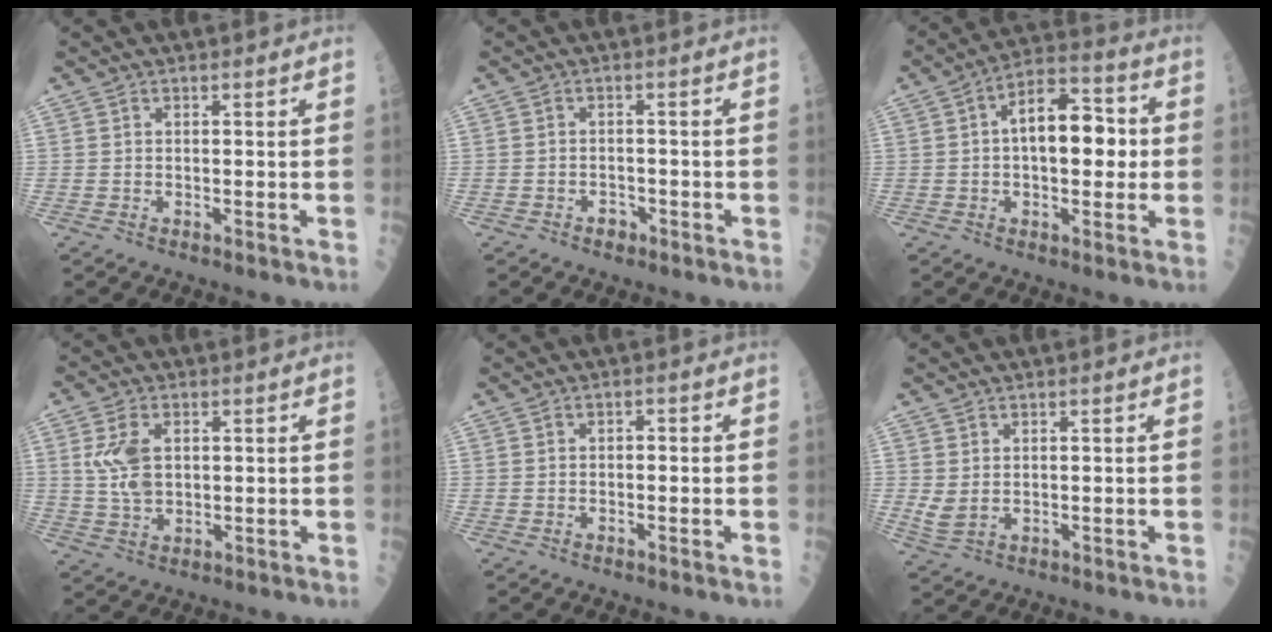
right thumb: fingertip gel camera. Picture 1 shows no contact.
{"total": 1.8, "force": [-1.1, 1.3, 0.6], "torque": [0.004, 0.011, -0.016]}
{"total": 13.8, "force": [1.0, 7.3, 11.7], "torque": [-0.151, 0.028, 0.007]}
{"total": 7.1, "force": [1.4, 4.3, 5.5], "torque": [-0.109, -0.002, 0.032]}
{"total": 1.1, "force": [0.0, 0.7, 0.8], "torque": [-0.007, 0.003, -0.002]}
{"total": 2.8, "force": [0.5, 1.9, 2.0], "torque": [-0.036, -0.003, 0.020]}